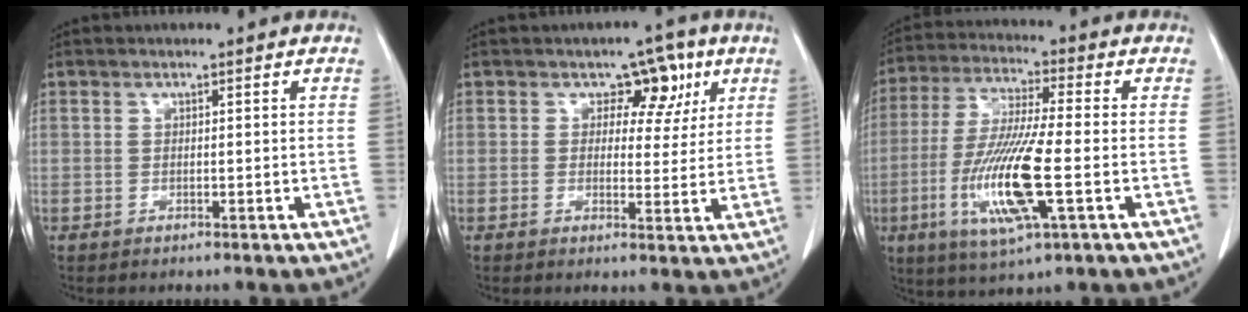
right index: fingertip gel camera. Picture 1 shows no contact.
{"total": 5.7, "force": [2.5, 4.0, 3.2], "torque": [-0.022, 0.008, 0.030]}
{"total": 14.3, "force": [-3.7, 1.3, 13.7], "torque": [-0.283, -0.018, -0.070]}